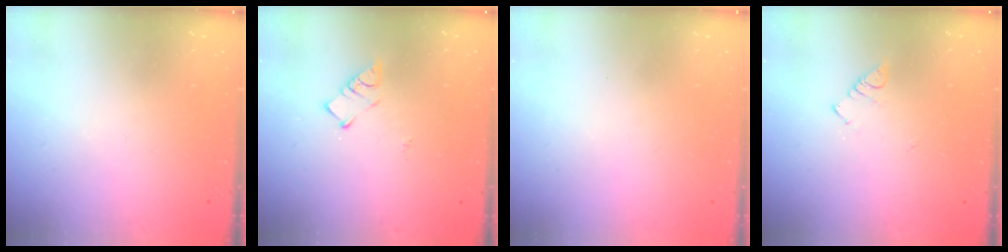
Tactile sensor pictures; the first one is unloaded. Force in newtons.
{"total": 4.3, "press": 4.3, "slide": 0.1}
{"total": 1.7, "press": 1.6, "slide": 0.1}
{"total": 3.0, "press": 2.9, "slide": 0.4}